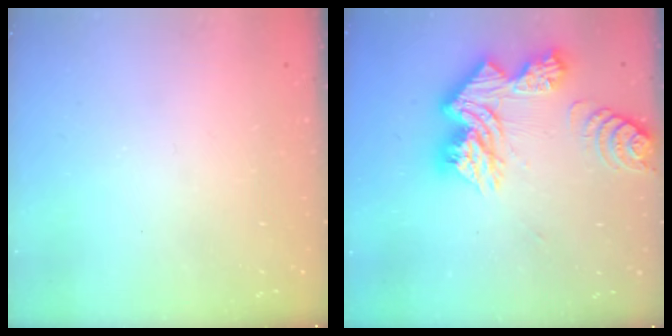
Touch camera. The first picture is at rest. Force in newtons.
{"total": 20.1, "press": 20.0, "slide": 1.8}